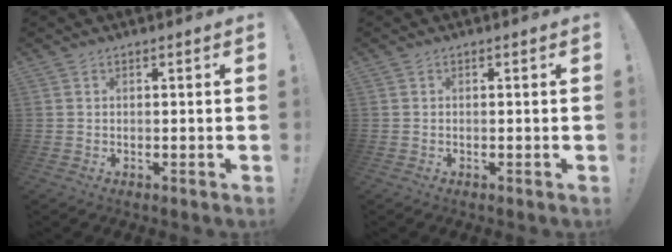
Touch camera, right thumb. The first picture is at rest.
{"total": 0.0}